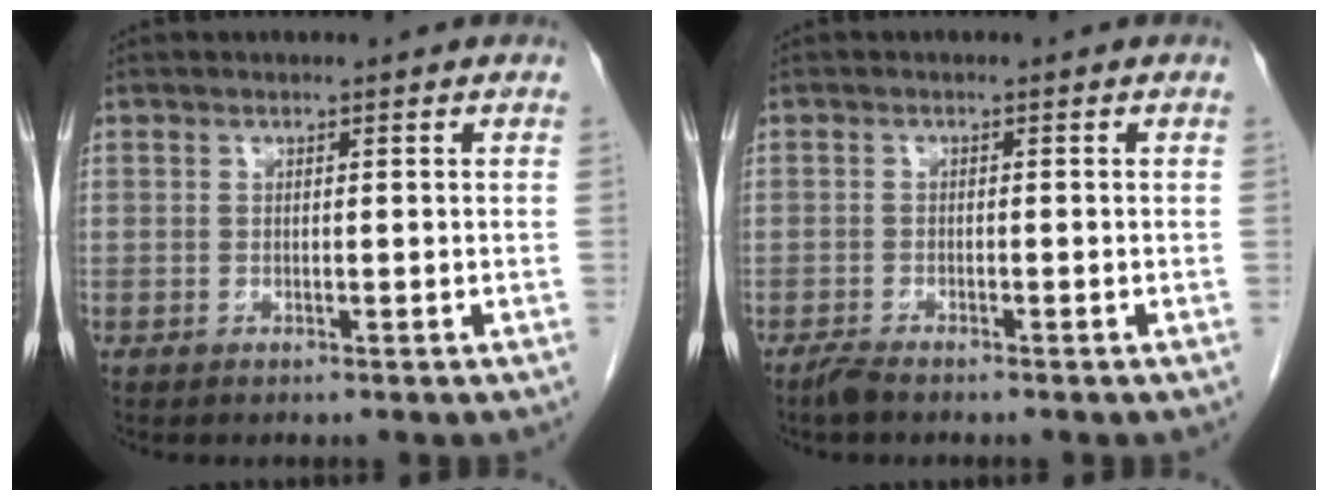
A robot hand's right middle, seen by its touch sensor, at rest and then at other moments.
{"total": 1.8, "force": [-1.5, 0.3, 0.9], "torque": [-0.026, -0.005, -0.029]}